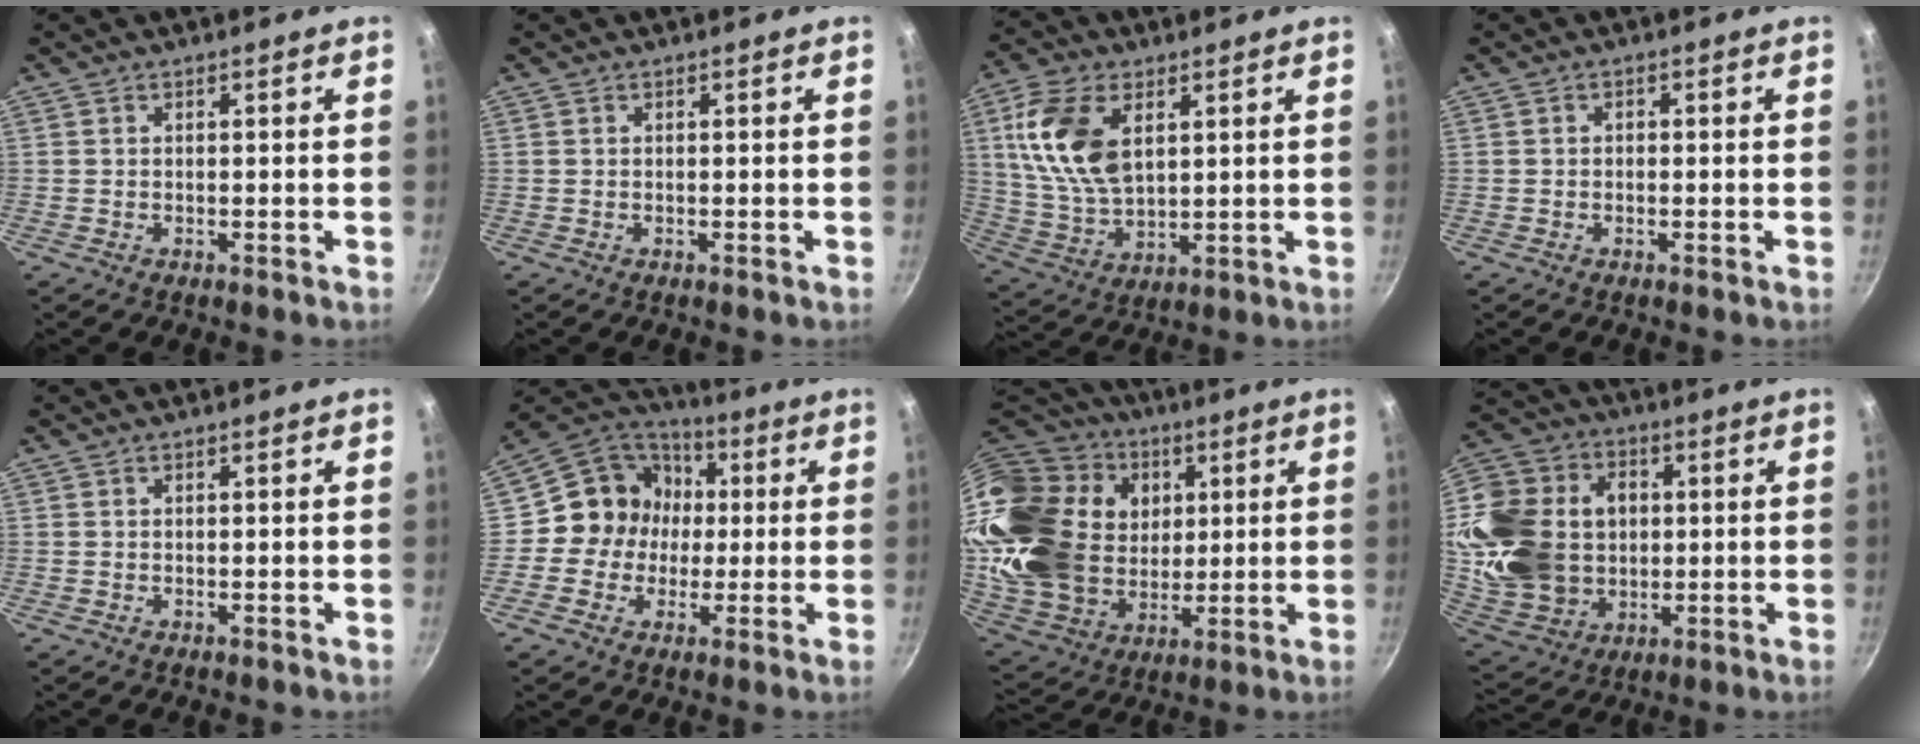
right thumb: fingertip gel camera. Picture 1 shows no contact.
{"total": 0.0}
{"total": 15.0, "force": [4.6, 8.8, 11.3], "torque": [-0.206, -0.012, 0.096]}
{"total": 0.8, "force": [-0.2, 0.7, 0.3], "torque": [-0.005, 0.003, -0.005]}
{"total": 0.0}
{"total": 13.0, "force": [0.5, 11.9, 5.3], "torque": [-0.051, 0.028, -0.011]}
{"total": 29.6, "force": [8.4, 22.9, 16.8], "torque": [-0.301, 0.000, 0.172]}
{"total": 23.9, "force": [1.5, 18.9, 14.6], "torque": [-0.269, 0.016, 0.040]}